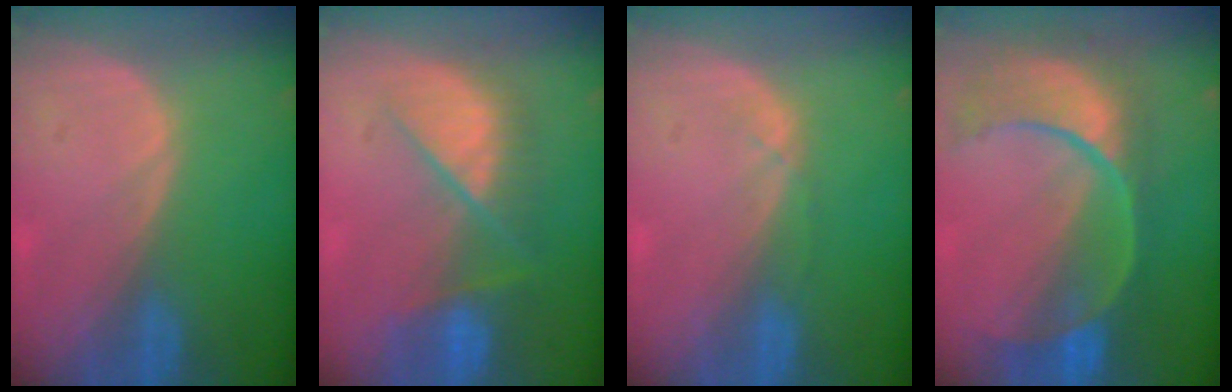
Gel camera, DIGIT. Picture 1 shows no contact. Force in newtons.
{"total": 8.0, "press": 7.6, "slide": 2.4}
{"total": 1.1, "press": 1.1, "slide": 0.2}
{"total": 11.6, "press": 9.6, "slide": 6.5}